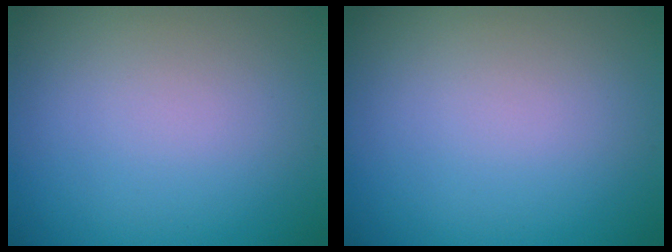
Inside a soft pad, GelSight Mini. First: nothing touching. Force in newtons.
{"total": 0.0}